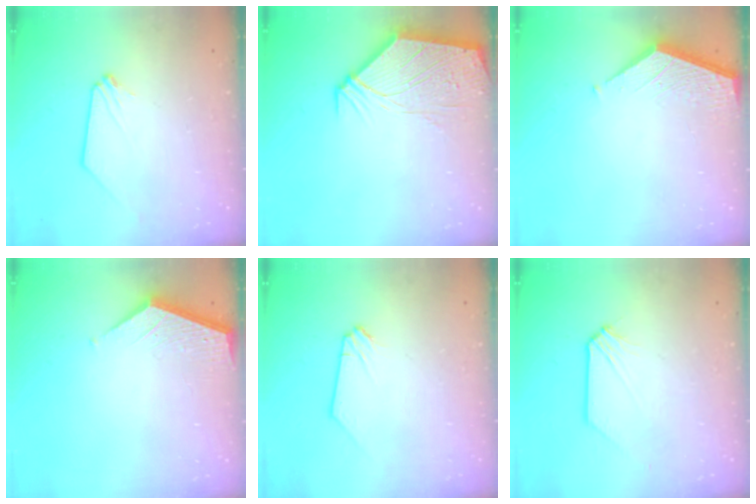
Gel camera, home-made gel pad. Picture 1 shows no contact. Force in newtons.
{"total": 11.3, "press": 11.2, "slide": 1.6}
{"total": 3.4, "press": 3.4, "slide": 0.4}
{"total": 3.7, "press": 3.7, "slide": 0.4}
{"total": 0.0}
{"total": 0.0}